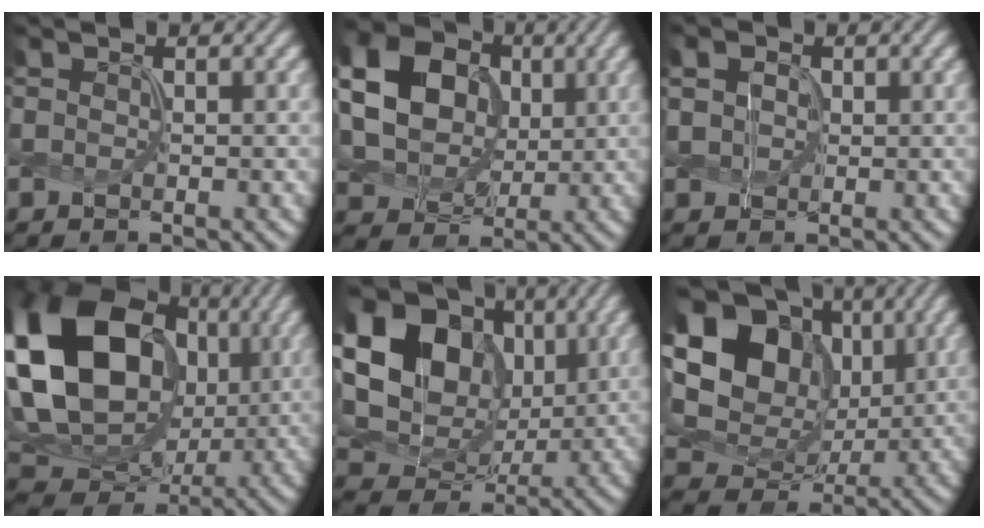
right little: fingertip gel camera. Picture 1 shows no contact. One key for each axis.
{"total": 16.3, "fx": 4.8, "fy": 13.8, "fz": 7.4, "tx": -0.215, "ty": 0.029, "tz": 0.111}
{"total": 0.7, "fx": -0.2, "fy": 0.5, "fz": -0.4, "tx": -0.018, "ty": 0.000, "tz": 0.024}
{"total": 20.1, "fx": 3.6, "fy": 15.9, "fz": 11.7, "tx": -0.280, "ty": 0.024, "tz": 0.100}
{"total": 18.1, "fx": 4.8, "fy": 14.5, "fz": 9.7, "tx": -0.252, "ty": 0.045, "tz": 0.104}
{"total": 16.0, "fx": 4.7, "fy": 12.7, "fz": 8.6, "tx": -0.222, "ty": 0.043, "tz": 0.116}